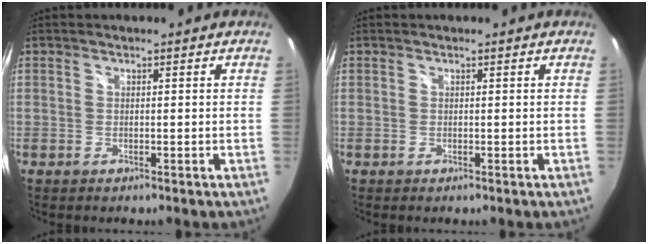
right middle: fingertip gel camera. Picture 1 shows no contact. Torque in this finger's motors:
{"motor_torque": [0.20, -0.23, -0.03, 0.01]}